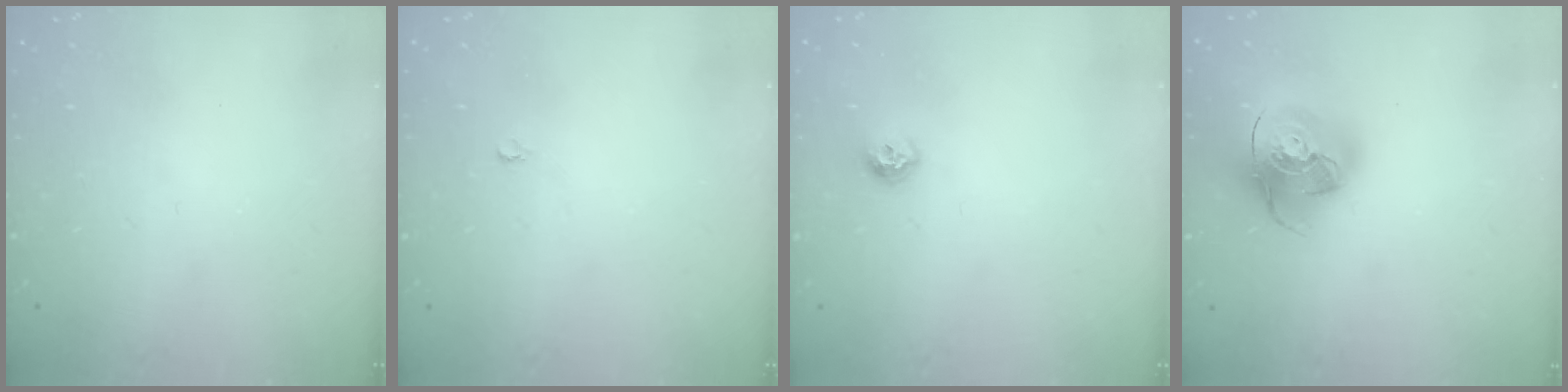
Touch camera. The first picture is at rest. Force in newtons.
{"total": 2.0, "press": 2.0, "slide": 0.4}
{"total": 7.2, "press": 7.1, "slide": 1.0}
{"total": 18.0, "press": 17.8, "slide": 2.8}